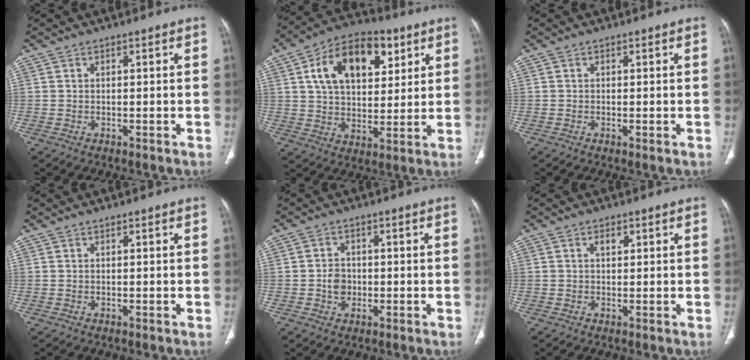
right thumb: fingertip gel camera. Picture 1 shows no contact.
{"total": 18.1, "force": [6.9, 11.1, 12.6], "torque": [-0.168, -0.004, 0.111]}
{"total": 0.7, "force": [-0.2, 0.2, 0.6], "torque": [-0.014, -0.003, -0.004]}
{"total": 0.0}
{"total": 3.7, "force": [-0.6, 3.2, 1.9], "torque": [-0.019, 0.008, -0.013]}
{"total": 1.8, "force": [0.6, 1.2, 1.2], "torque": [-0.013, 0.000, 0.008]}